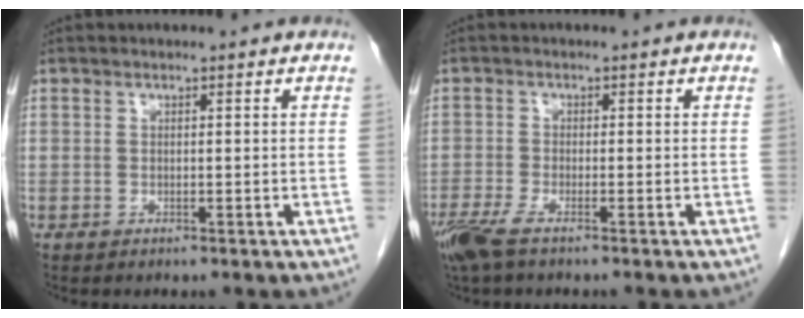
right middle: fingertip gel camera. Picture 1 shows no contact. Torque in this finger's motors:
{"motor_torque": [-0.36, -0.28, 0.06, 0.04]}